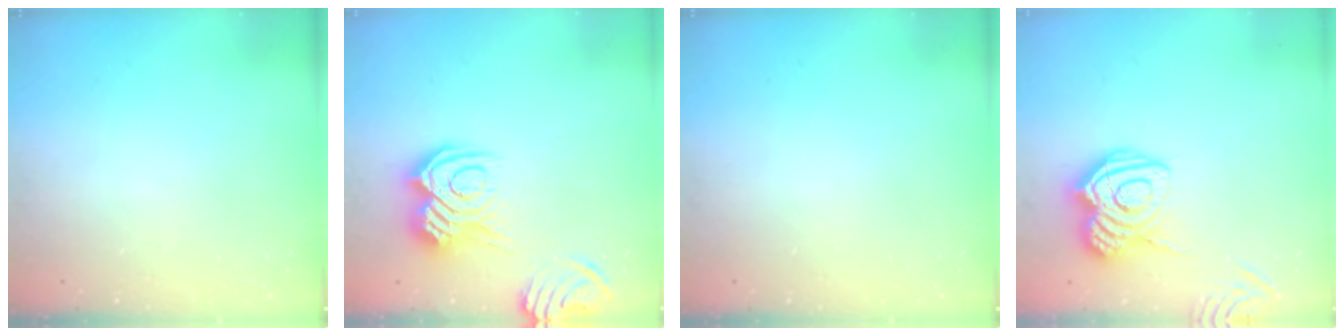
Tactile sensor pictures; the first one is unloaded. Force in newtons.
{"total": 13.6, "press": 13.6, "slide": 0.8}
{"total": 0.0}
{"total": 12.0, "press": 12.0, "slide": 0.9}